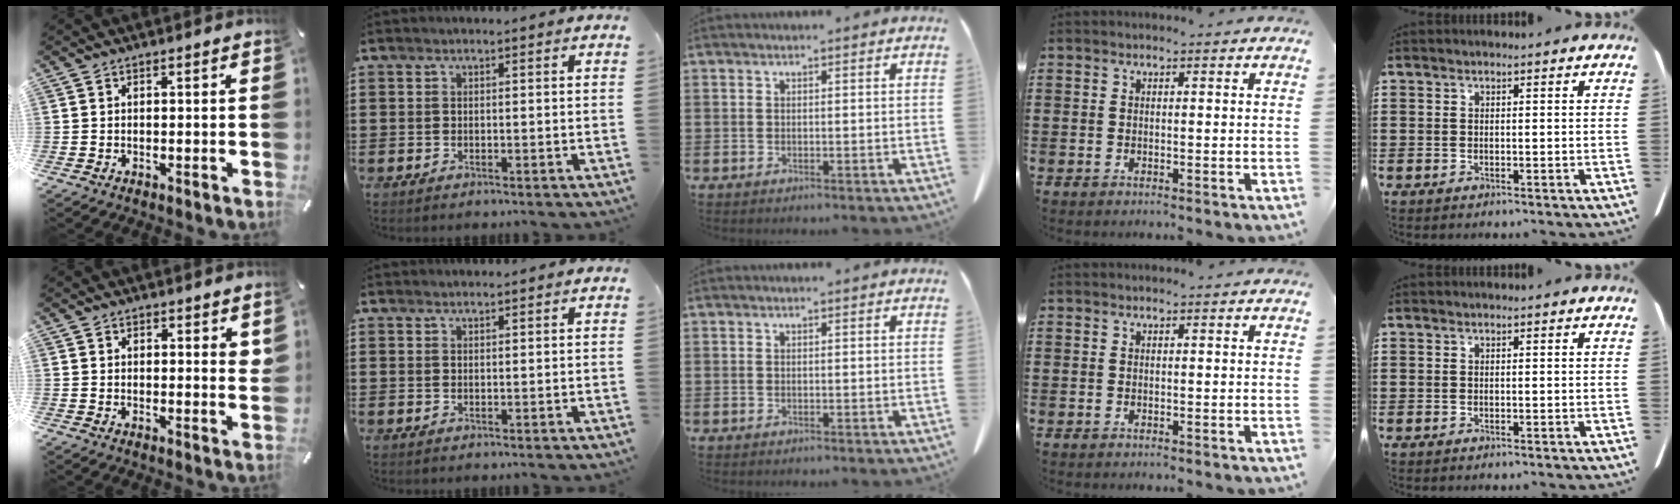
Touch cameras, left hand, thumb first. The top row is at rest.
{"thumb": {"total": 2.2, "force": [1.7, 1.1, 0.8], "torque": [0.000, -0.005, 0.028]}, "index": {"total": 0.9, "force": [0.9, 0.0, 0.1], "torque": [-0.003, -0.001, 0.018]}}